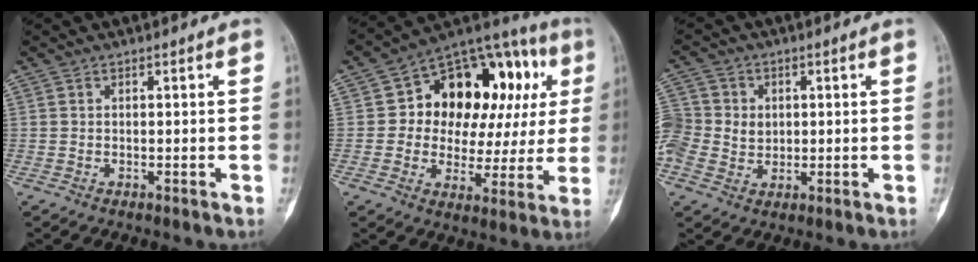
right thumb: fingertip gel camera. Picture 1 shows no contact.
{"total": 24.3, "force": [5.6, 14.9, 18.4], "torque": [-0.193, 0.037, 0.081]}
{"total": 10.8, "force": [0.6, 9.9, 4.3], "torque": [-0.093, 0.017, 0.015]}